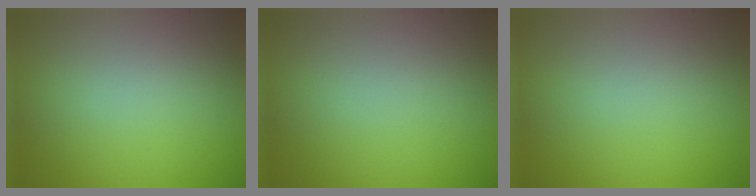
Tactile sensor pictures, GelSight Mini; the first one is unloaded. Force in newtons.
{"total": 0.0}
{"total": 0.0}